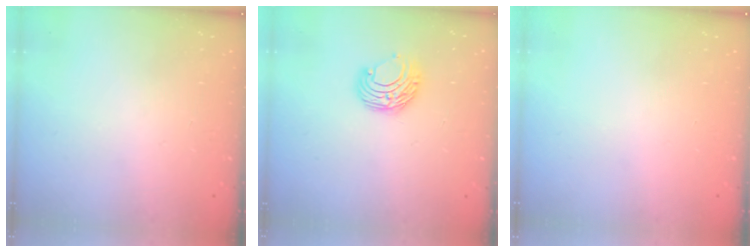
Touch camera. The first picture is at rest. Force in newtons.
{"total": 8.1, "press": 8.1, "slide": 0.4}
{"total": 0.0}